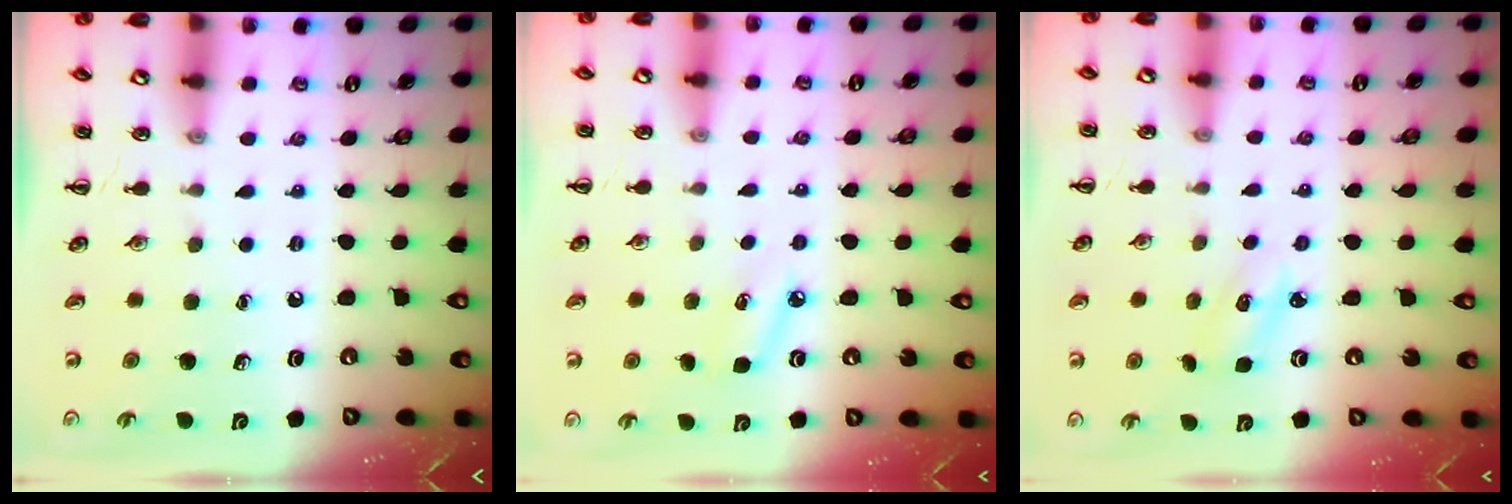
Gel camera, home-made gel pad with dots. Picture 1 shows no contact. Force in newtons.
{"total": 5.7, "press": 5.5, "slide": 1.5}
{"total": 2.8, "press": 2.7, "slide": 0.7}